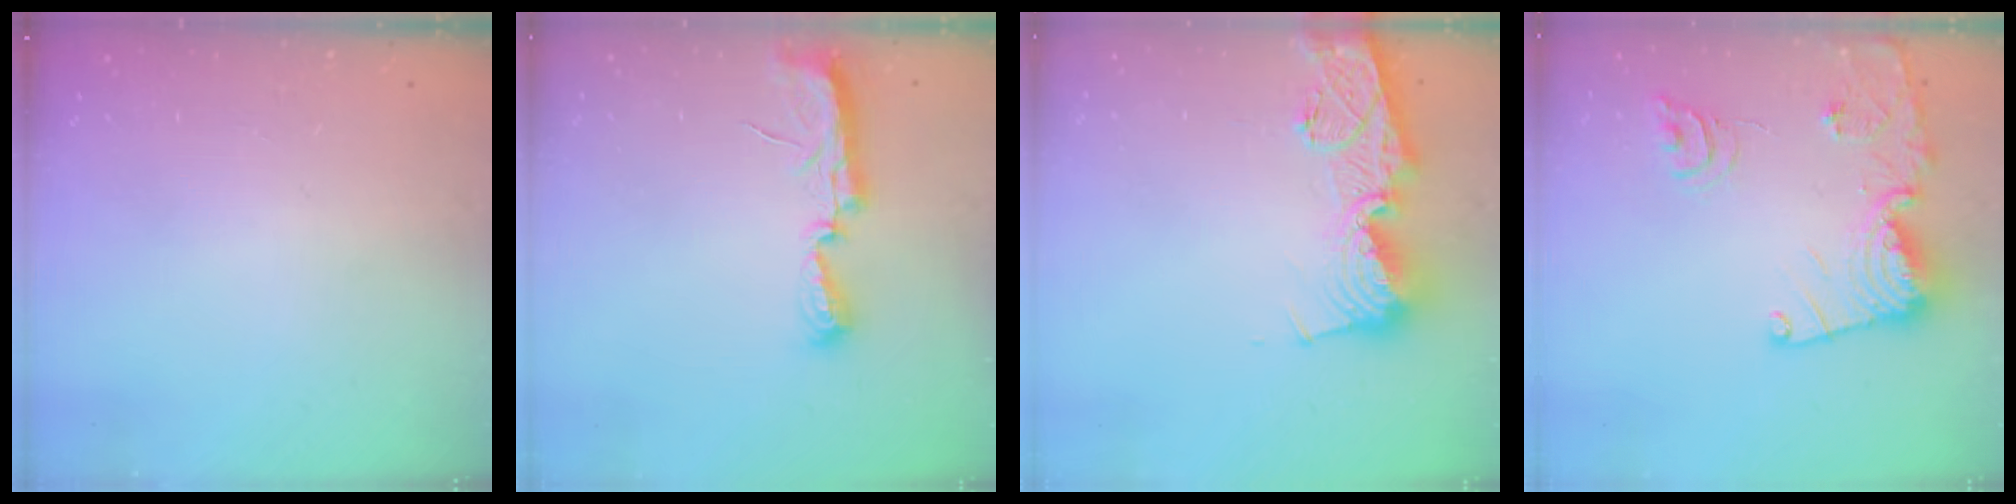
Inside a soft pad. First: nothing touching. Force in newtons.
{"total": 7.4, "press": 7.3, "slide": 0.6}
{"total": 16.1, "press": 16.0, "slide": 1.6}
{"total": 18.1, "press": 18.0, "slide": 2.0}